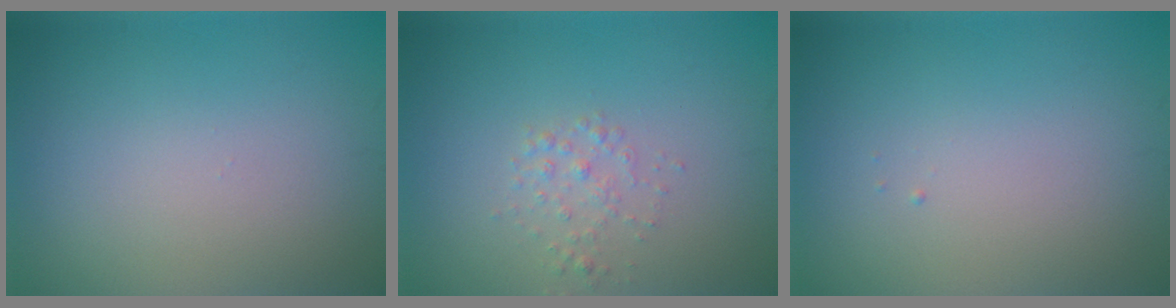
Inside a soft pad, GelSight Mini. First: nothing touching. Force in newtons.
{"total": 1.4, "press": 1.4, "slide": 0.0}
{"total": 0.0}